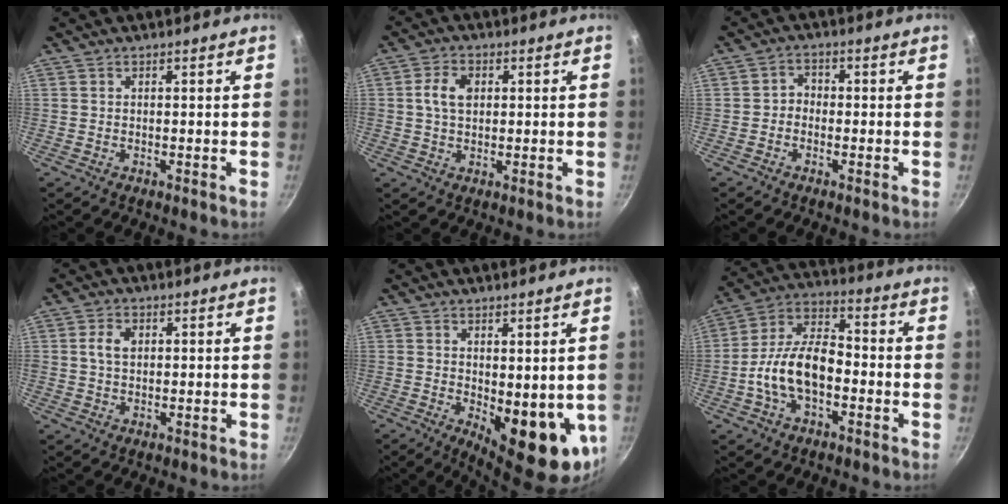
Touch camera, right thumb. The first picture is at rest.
{"total": 5.3, "force": [0.9, 3.7, 3.7], "torque": [-0.056, 0.007, 0.012]}
{"total": 2.6, "force": [-1.0, 2.1, 1.1], "torque": [-0.005, 0.017, -0.024]}
{"total": 3.6, "force": [0.7, 2.5, 2.5], "torque": [-0.037, 0.005, 0.010]}
{"total": 11.7, "force": [0.0, 5.2, 10.5], "torque": [-0.118, -0.021, 0.014]}
{"total": 13.6, "force": [-3.4, 7.7, 10.6], "torque": [-0.168, 0.047, -0.076]}